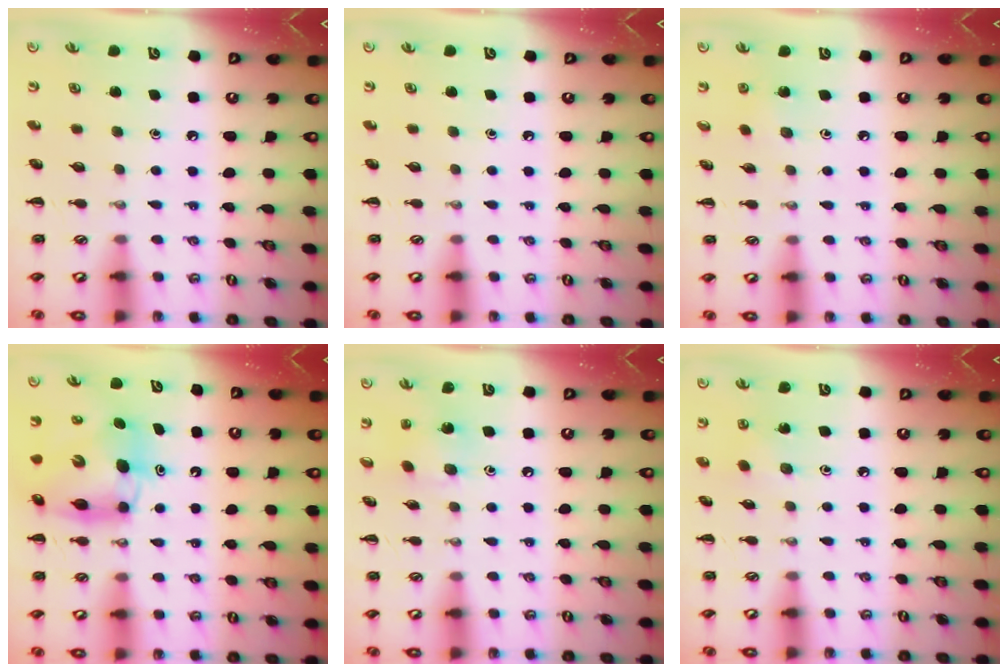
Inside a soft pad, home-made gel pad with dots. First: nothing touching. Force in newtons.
{"total": 0.0}
{"total": 2.7, "press": 2.5, "slide": 0.8}
{"total": 7.3, "press": 7.0, "slide": 2.1}
{"total": 3.5, "press": 3.4, "slide": 0.6}
{"total": 2.8, "press": 2.7, "slide": 0.8}